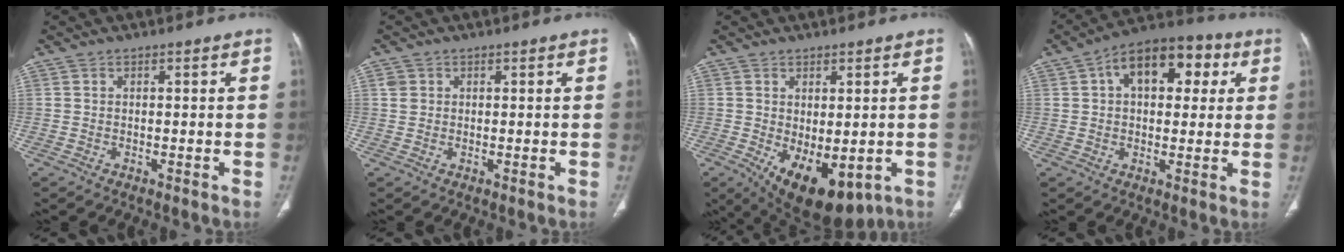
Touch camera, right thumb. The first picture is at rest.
{"total": 1.7, "force": [0.6, 1.5, 0.5], "torque": [-0.004, 0.001, 0.010]}
{"total": 12.7, "force": [-4.3, 6.5, 10.0], "torque": [-0.138, -0.009, -0.042]}
{"total": 14.6, "force": [4.6, 8.6, 10.9], "torque": [-0.126, 0.023, 0.062]}